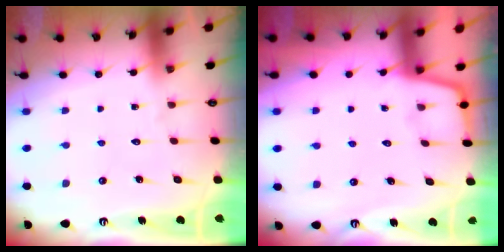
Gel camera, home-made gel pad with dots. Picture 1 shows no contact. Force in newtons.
{"total": 1.7, "press": 1.7, "slide": 0.4}